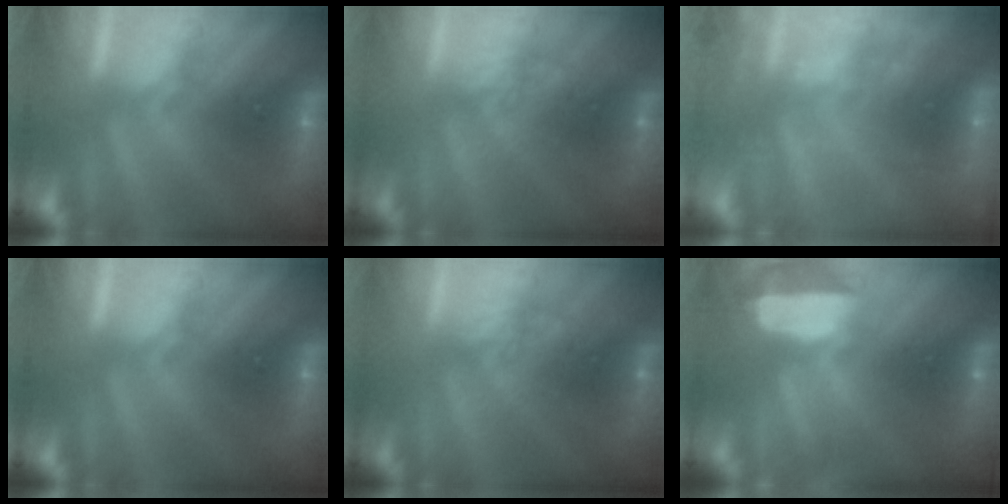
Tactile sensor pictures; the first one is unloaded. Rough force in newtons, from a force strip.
{"total": 2.1}
{"total": 2.3}
{"total": 0.0}
{"total": 2.1}
{"total": 5.7}